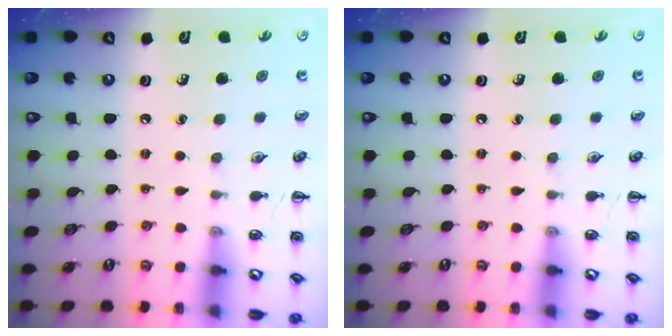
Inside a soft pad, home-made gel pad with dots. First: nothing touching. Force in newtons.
{"total": 0.0}